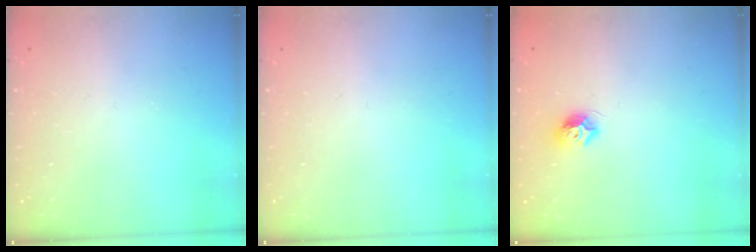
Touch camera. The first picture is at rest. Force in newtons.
{"total": 0.0}
{"total": 7.6, "press": 7.6, "slide": 0.2}